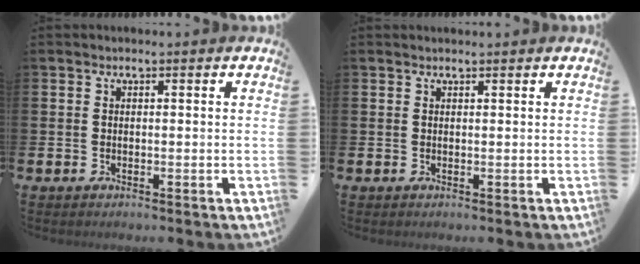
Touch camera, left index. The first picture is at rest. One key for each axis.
{"total": 0.5, "fx": 0.5, "fy": 0.1, "fz": 0.1, "tx": 0.008, "ty": -0.004, "tz": 0.008}